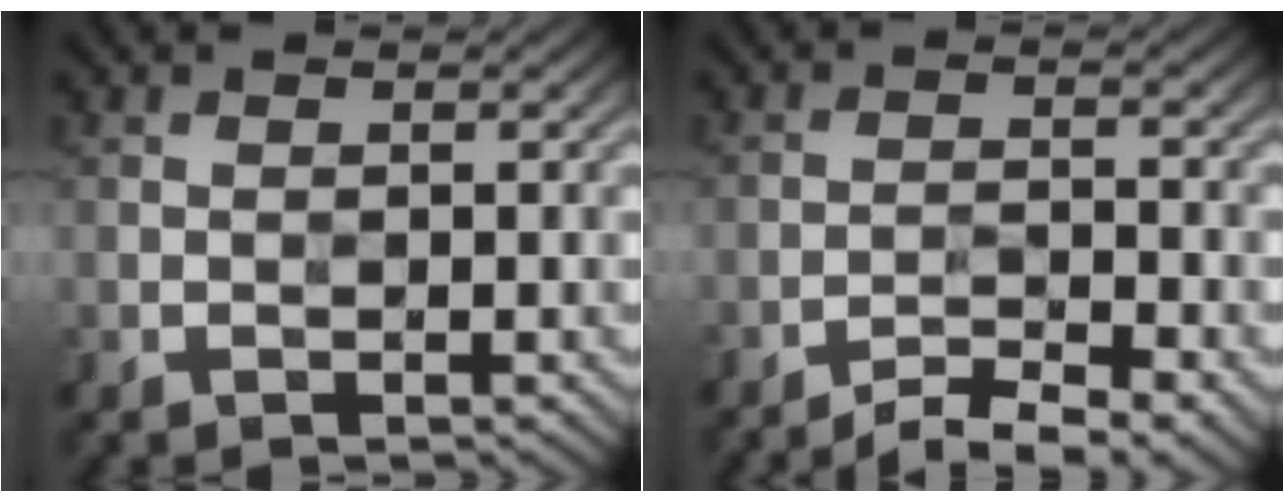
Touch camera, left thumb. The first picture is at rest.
{"total": 4.9, "force": [-4.0, 0.7, 2.8], "torque": [-0.051, 0.003, -0.071]}